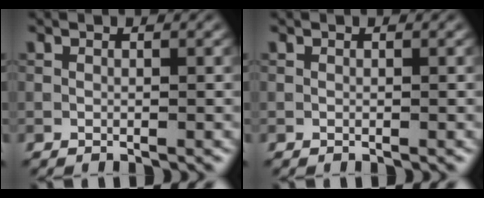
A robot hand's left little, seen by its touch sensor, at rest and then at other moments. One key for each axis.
{"total": 0.0}